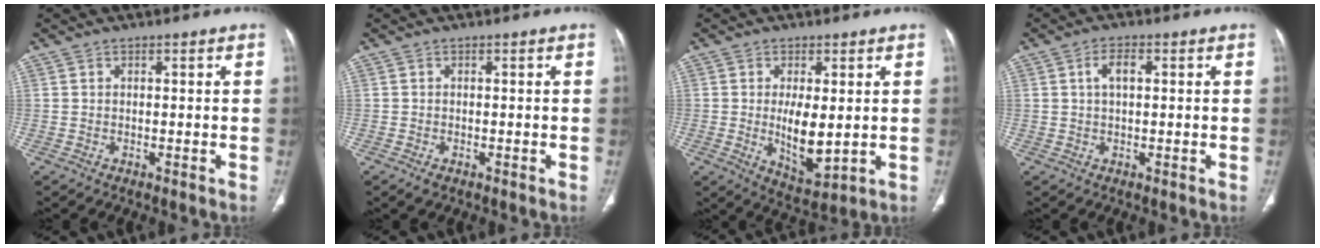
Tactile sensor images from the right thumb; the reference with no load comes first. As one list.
[{"total": 1.2, "force": [-0.7, 0.7, 0.8], "torque": [-0.017, 0.000, -0.008]}, {"total": 8.7, "force": [-0.1, 3.6, 7.9], "torque": [-0.127, -0.022, 0.012]}, {"total": 3.3, "force": [0.8, 1.6, 2.9], "torque": [-0.053, 0.002, 0.013]}]